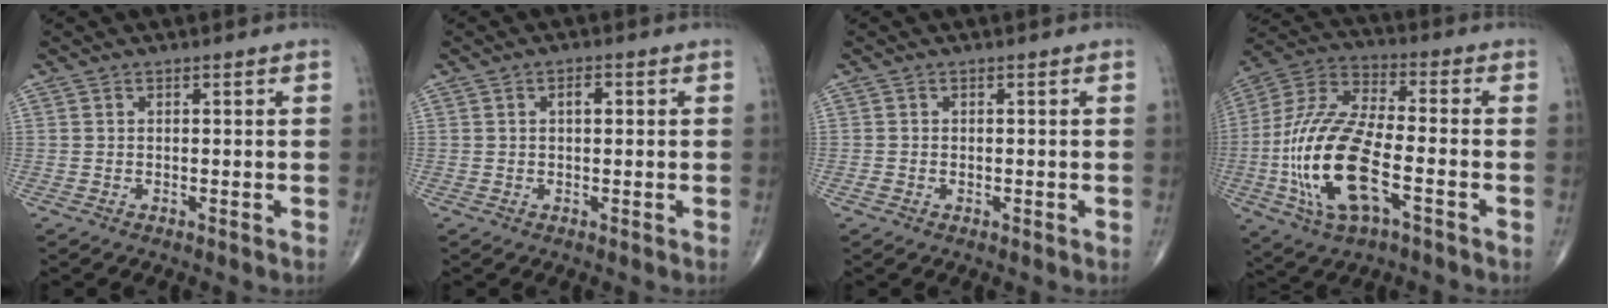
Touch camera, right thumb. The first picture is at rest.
{"total": 2.1, "force": [0.5, 1.1, 1.7], "torque": [-0.027, 0.004, 0.007]}
{"total": 0.9, "force": [-0.3, 0.7, 0.5], "torque": [-0.012, 0.004, -0.005]}
{"total": 20.7, "force": [-5.4, 8.5, 18.0], "torque": [-0.388, 0.022, -0.094]}